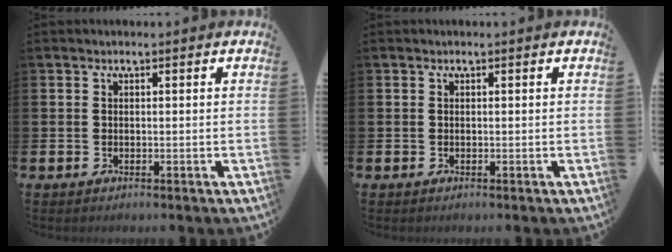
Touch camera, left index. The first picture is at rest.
{"total": 0.0}